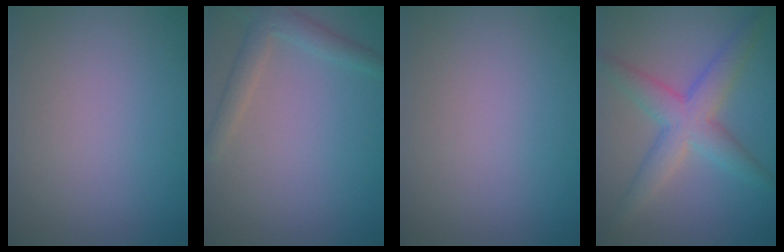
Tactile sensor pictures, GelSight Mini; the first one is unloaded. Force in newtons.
{"total": 2.5, "press": 2.5, "slide": 0.2}
{"total": 0.0}
{"total": 4.9, "press": 4.9, "slide": 0.1}